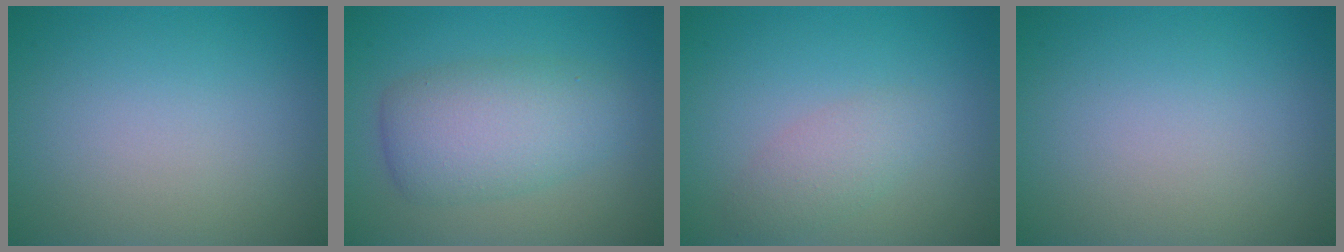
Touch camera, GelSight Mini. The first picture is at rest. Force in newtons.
{"total": 5.5, "press": 5.5, "slide": 0.0}
{"total": 2.2, "press": 2.2, "slide": 0.1}
{"total": 0.0}